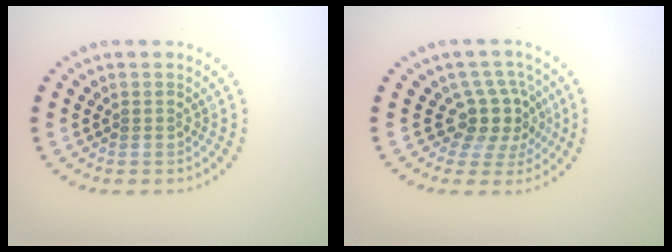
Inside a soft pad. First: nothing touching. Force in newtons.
{"total": 3.7, "press": 2.7, "slide": 2.5}